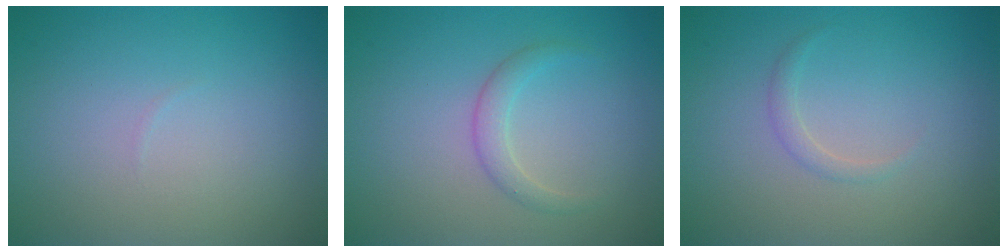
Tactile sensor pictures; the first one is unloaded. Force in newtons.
{"total": 1.6, "press": 1.6, "slide": 0.0}
{"total": 0.9, "press": 0.9, "slide": 0.0}